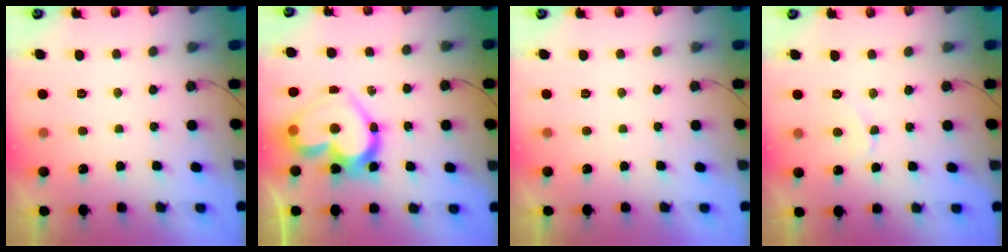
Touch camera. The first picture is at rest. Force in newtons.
{"total": 18.0, "press": 17.9, "slide": 1.8}
{"total": 1.8, "press": 1.7, "slide": 0.1}
{"total": 4.2, "press": 4.2, "slide": 0.4}